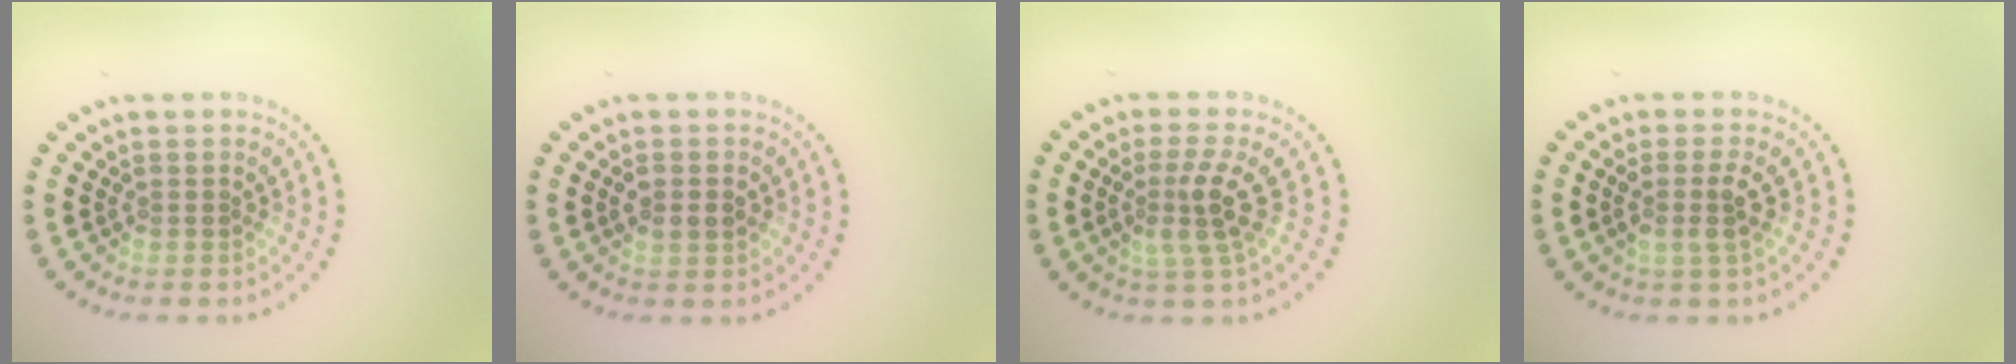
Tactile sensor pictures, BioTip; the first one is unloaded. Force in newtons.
{"total": 1.3, "press": 1.3, "slide": 0.1}
{"total": 3.0, "press": 2.3, "slide": 2.0}
{"total": 2.2, "press": 1.8, "slide": 1.2}